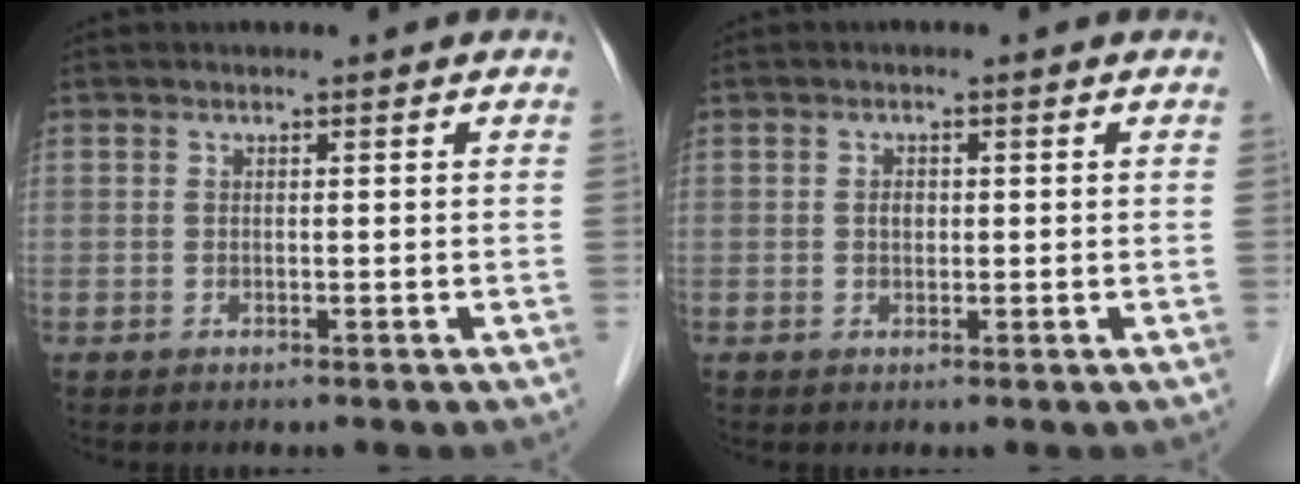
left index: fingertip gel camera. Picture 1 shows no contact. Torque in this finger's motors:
{"motor_torque": [0.71, 0.58, 0.03, 0.00]}